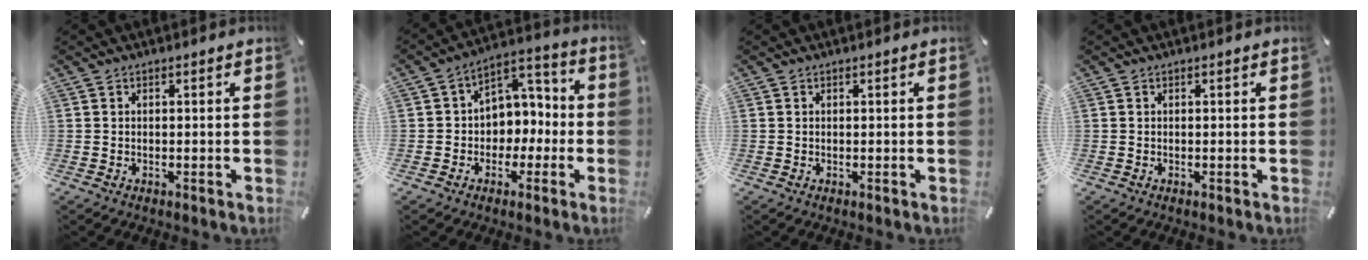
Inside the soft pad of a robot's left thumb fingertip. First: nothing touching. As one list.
[{"total": 7.7, "force": [-1.4, 7.3, 1.7], "torque": [-0.016, 0.010, -0.027]}, {"total": 0.0}, {"total": 0.0}]